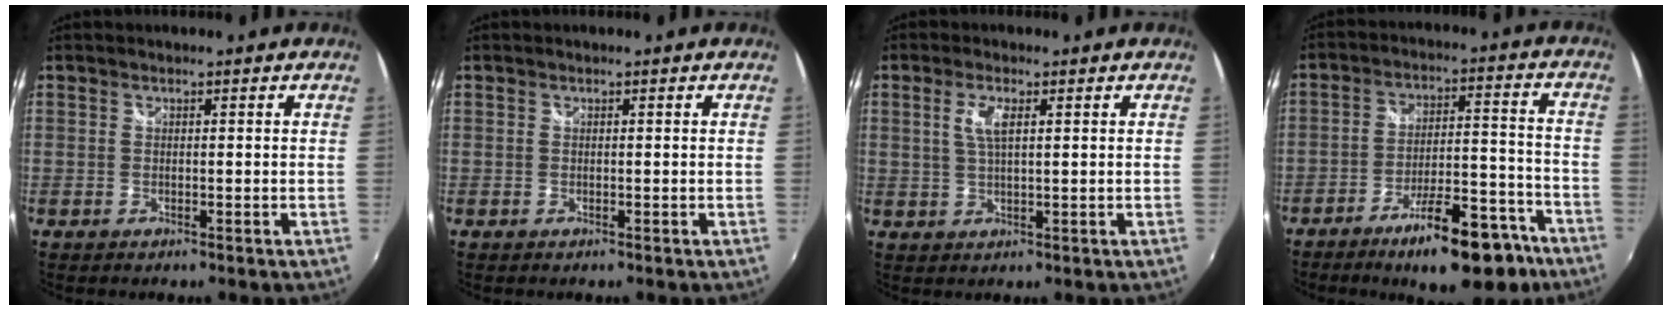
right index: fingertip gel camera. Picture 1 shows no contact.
{"total": 0.0}
{"total": 3.9, "force": [1.2, 1.2, 3.5], "torque": [-0.070, 0.001, 0.024]}
{"total": 15.7, "force": [-10.9, 4.9, 10.2], "torque": [-0.153, 0.011, -0.154]}